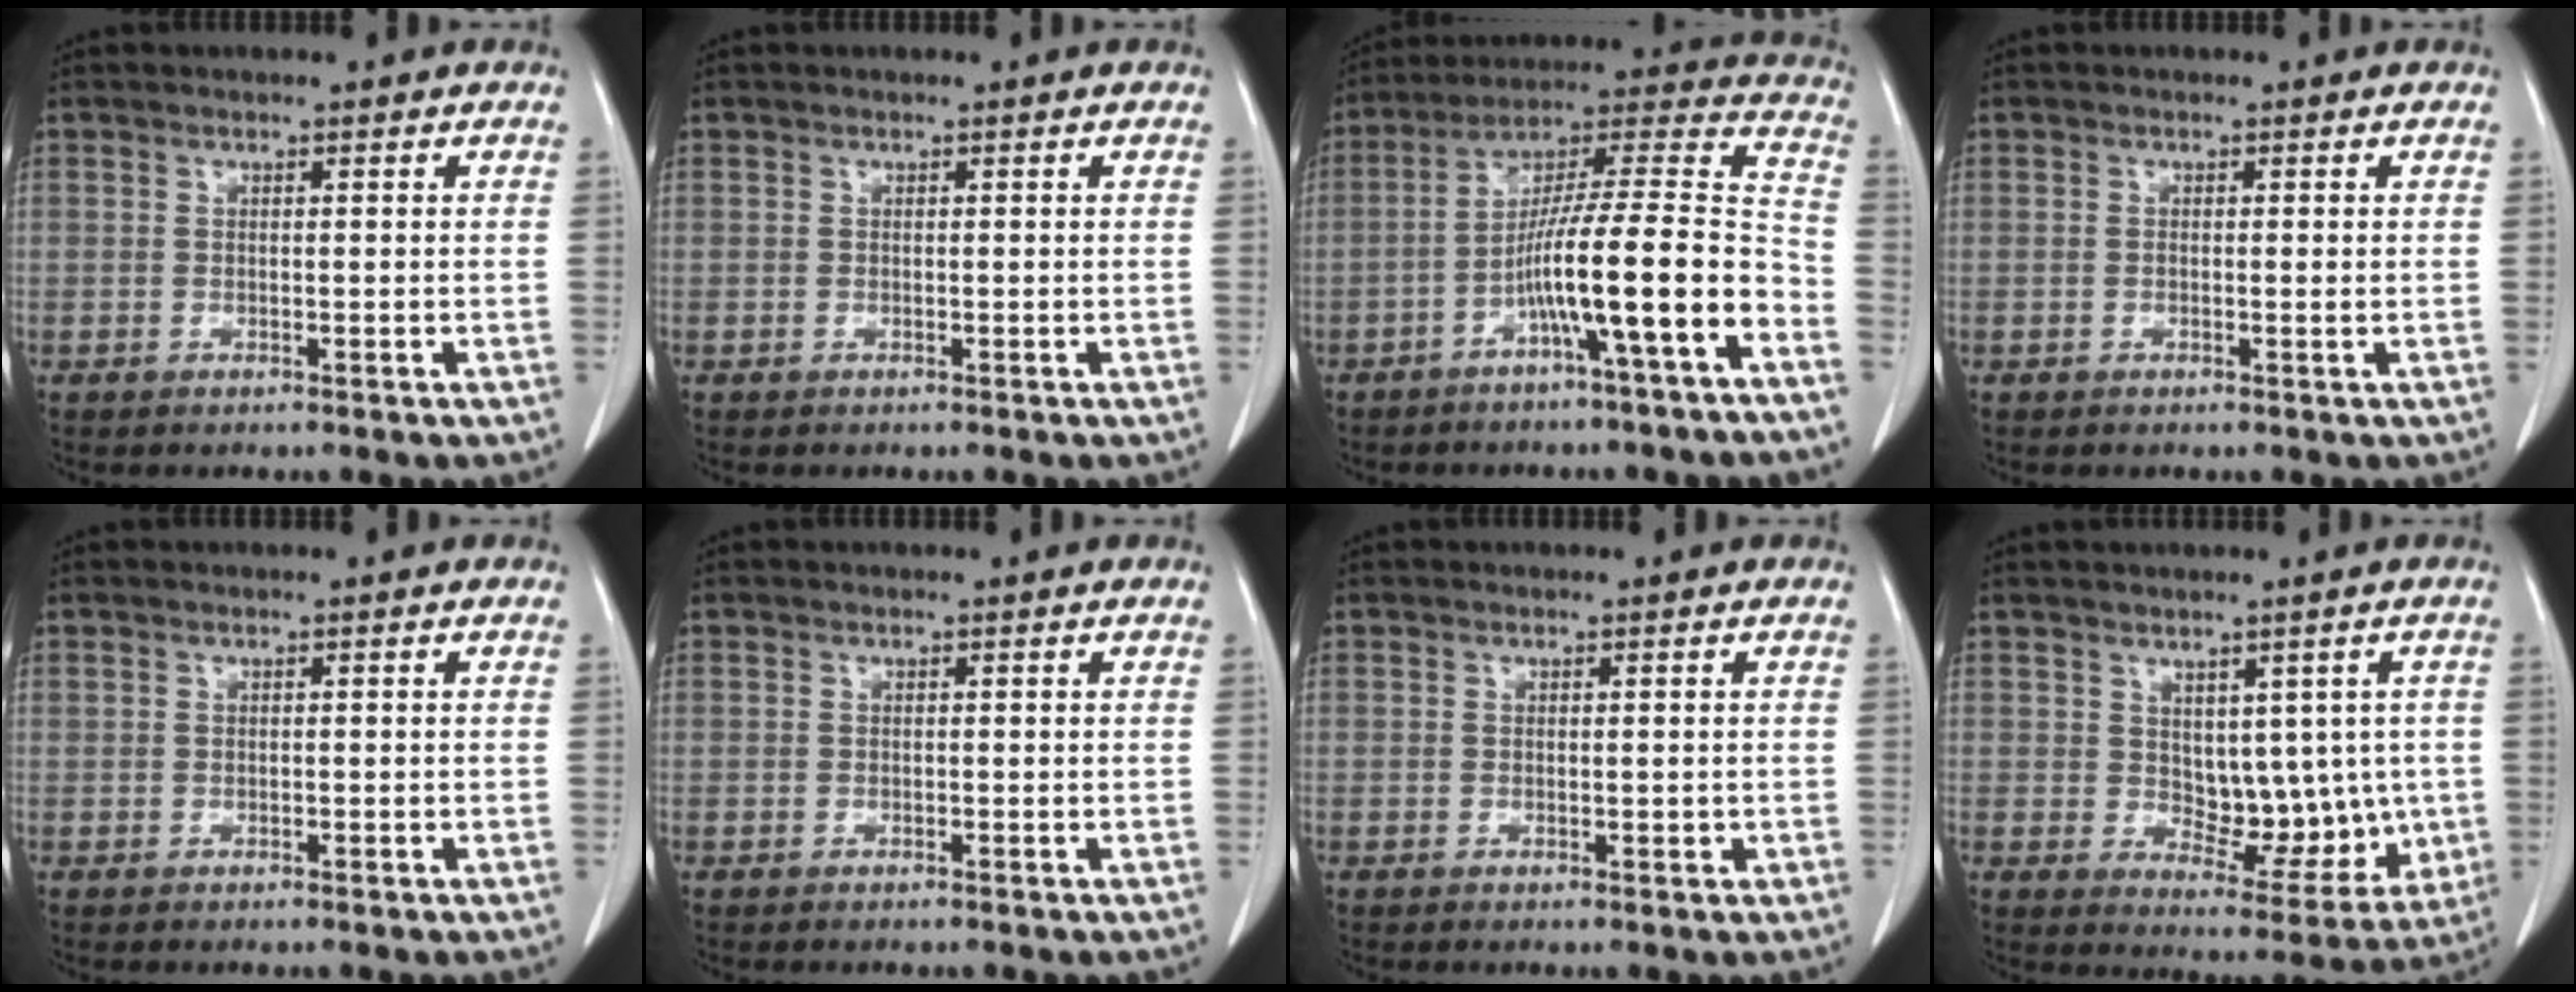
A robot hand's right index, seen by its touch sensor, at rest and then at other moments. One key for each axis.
{"total": 0.0}
{"total": 16.0, "fx": -6.8, "fy": 0.0, "fz": 14.5, "tx": -0.235, "ty": 0.017, "tz": -0.115}
{"total": 1.0, "fx": 0.0, "fy": 0.2, "fz": 0.9, "tx": -0.020, "ty": -0.001, "tz": 0.001}
{"total": 0.0}
{"total": 0.0}
{"total": 0.9, "fx": -0.1, "fy": 0.3, "fz": 0.8, "tx": -0.012, "ty": -0.002, "tz": 0.002}
{"total": 9.0, "fx": 0.6, "fy": 5.6, "fz": 7.1, "tx": -0.073, "ty": 0.003, "tz": 0.028}